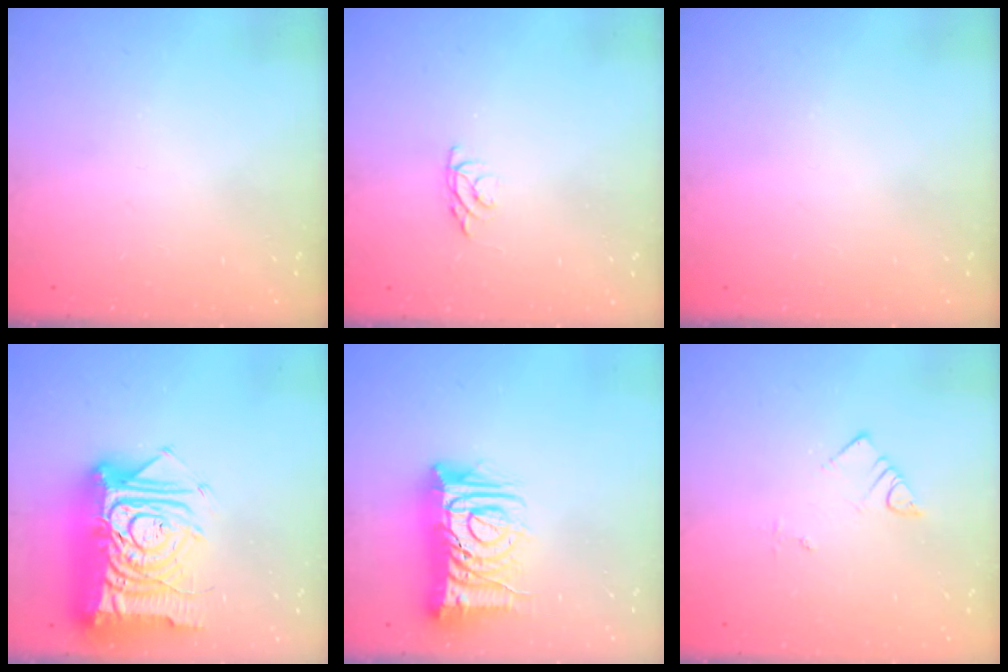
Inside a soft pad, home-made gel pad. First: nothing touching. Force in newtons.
{"total": 3.4, "press": 3.3, "slide": 0.5}
{"total": 0.0}
{"total": 24.5, "press": 24.3, "slide": 2.7}
{"total": 13.2, "press": 13.1, "slide": 1.8}
{"total": 3.4, "press": 3.4, "slide": 0.1}